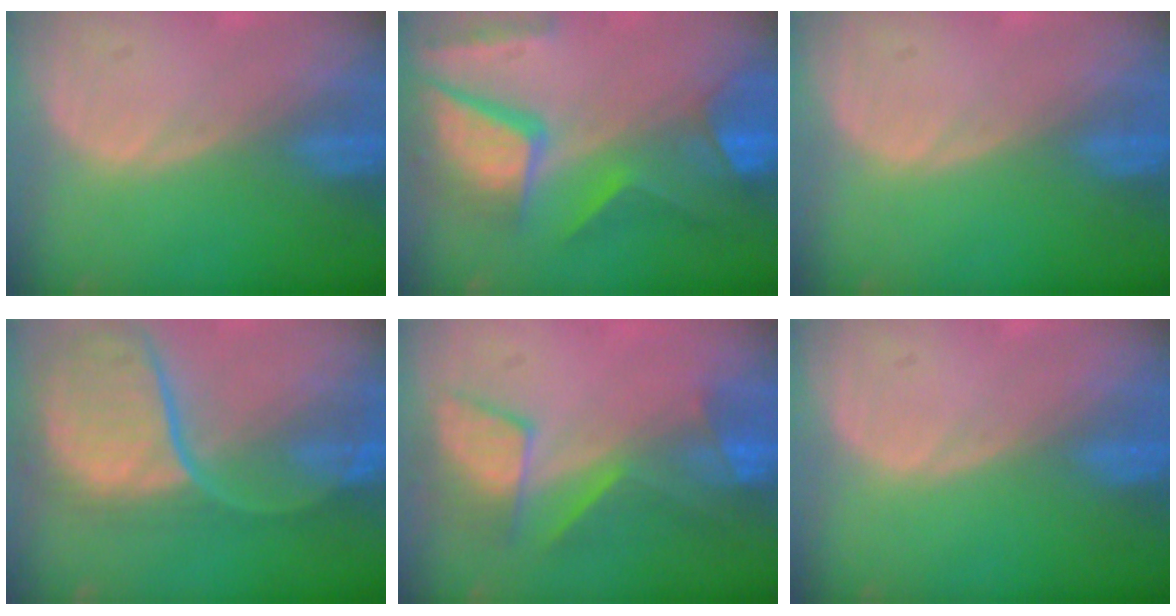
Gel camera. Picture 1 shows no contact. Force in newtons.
{"total": 11.8, "press": 9.8, "slide": 6.6}
{"total": 0.0}
{"total": 12.0, "press": 9.9, "slide": 6.9}
{"total": 8.0, "press": 7.4, "slide": 3.0}
{"total": 0.0}